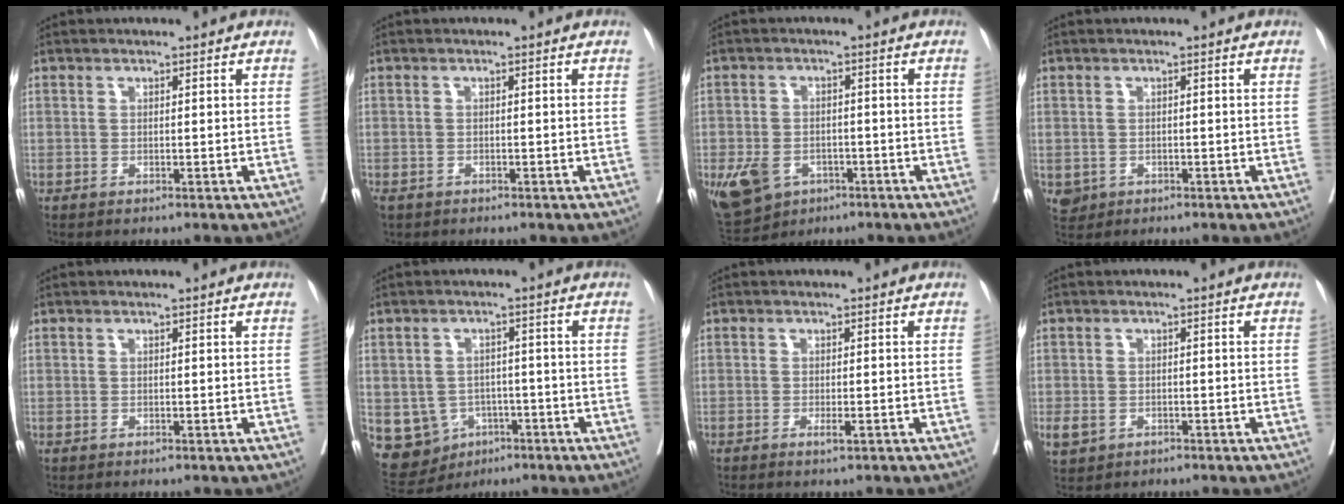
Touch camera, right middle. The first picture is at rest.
{"total": 2.1, "force": [-1.5, 0.8, 1.2], "torque": [-0.027, -0.003, -0.018]}
{"total": 10.3, "force": [-4.8, 7.6, 4.9], "torque": [-0.119, 0.000, -0.065]}
{"total": 1.9, "force": [-0.7, 1.7, 0.6], "torque": [-0.010, 0.002, 0.000]}
{"total": 0.0}
{"total": 10.3, "force": [-3.5, 9.2, 2.8], "torque": [-0.071, 0.018, -0.039]}
{"total": 1.0, "force": [-0.3, 0.0, 1.0], "torque": [-0.020, -0.001, -0.007]}
{"total": 3.0, "force": [-1.4, 2.2, 1.5], "torque": [-0.031, -0.002, -0.016]}